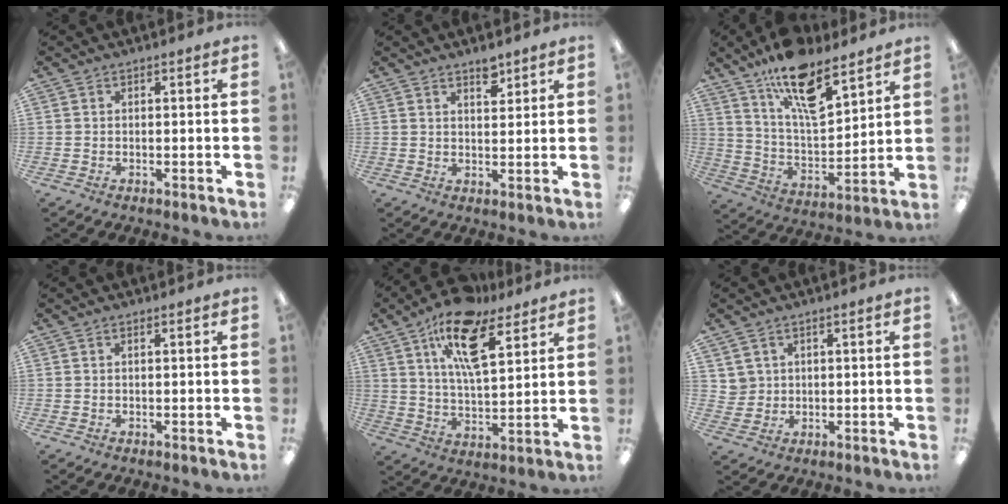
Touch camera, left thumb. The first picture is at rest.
{"total": 4.2, "force": [3.2, 1.6, 2.1], "torque": [-0.015, -0.018, 0.051]}
{"total": 16.6, "force": [11.5, 6.4, 10.2], "torque": [-0.177, -0.061, 0.198]}
{"total": 0.6, "force": [0.3, 0.1, 0.5], "torque": [-0.010, 0.002, 0.005]}
{"total": 17.0, "force": [10.4, 6.9, 11.5], "torque": [-0.192, -0.041, 0.176]}
{"total": 3.2, "force": [1.8, 2.6, -0.2], "torque": [-0.001, -0.005, 0.033]}